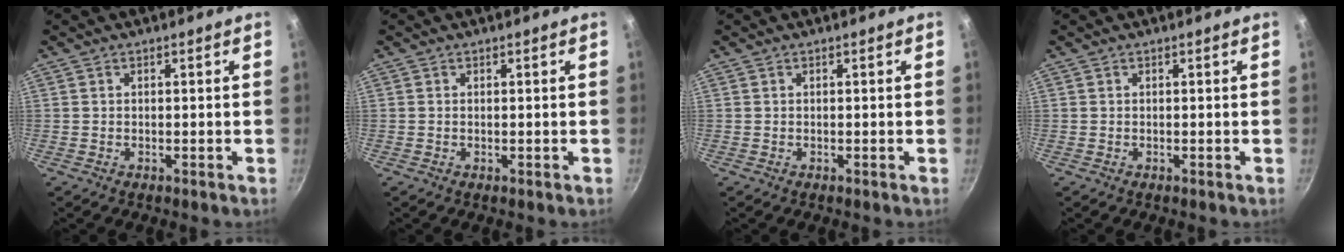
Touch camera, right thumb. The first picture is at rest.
{"total": 0.0}
{"total": 0.0}
{"total": 0.0}